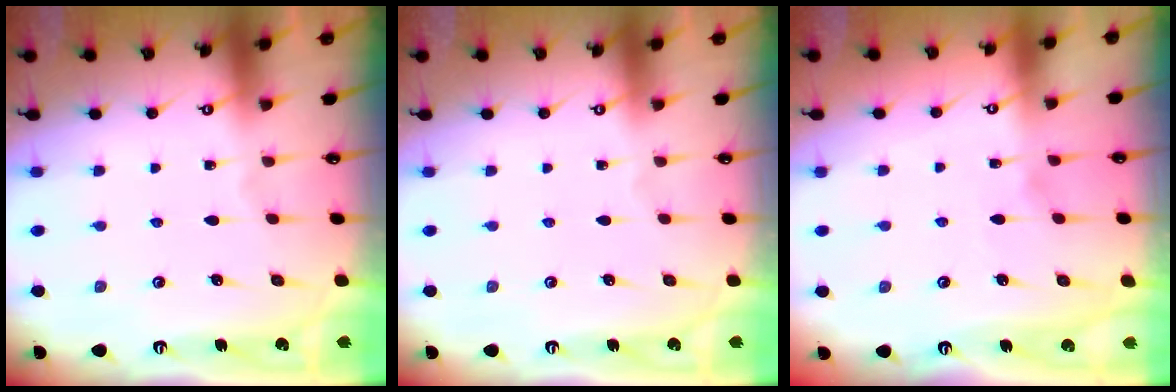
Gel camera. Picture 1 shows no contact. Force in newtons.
{"total": 0.0}
{"total": 3.3, "press": 3.3, "slide": 0.5}